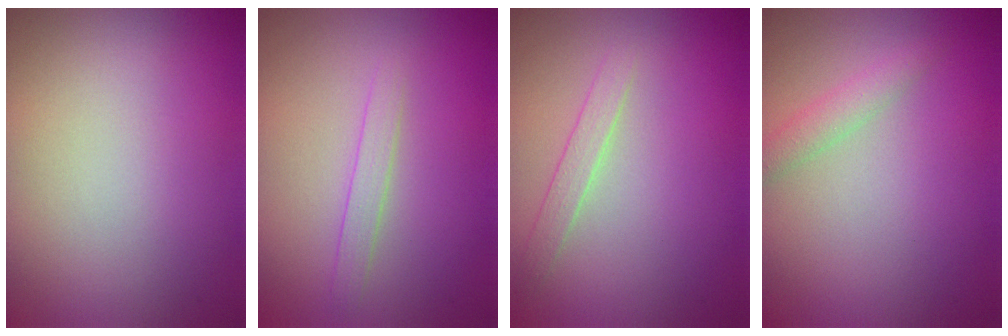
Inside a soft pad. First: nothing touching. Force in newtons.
{"total": 1.3, "press": 1.3, "slide": 0.1}
{"total": 1.4, "press": 1.4, "slide": 0.0}
{"total": 1.5, "press": 1.5, "slide": 0.0}